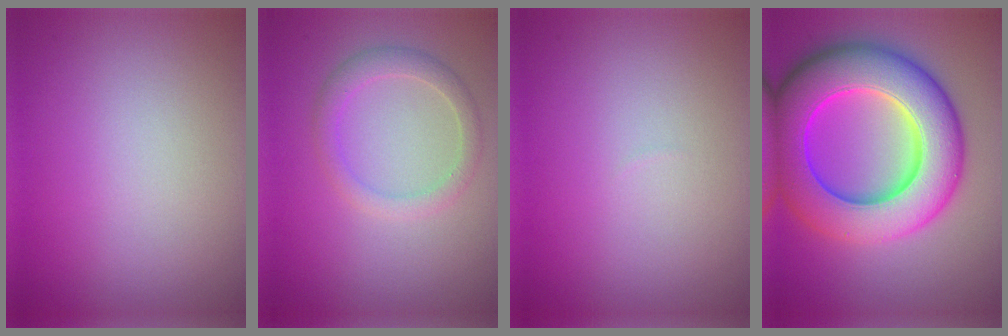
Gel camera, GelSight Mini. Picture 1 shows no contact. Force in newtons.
{"total": 2.3, "press": 2.3, "slide": 0.1}
{"total": 0.0}
{"total": 11.8, "press": 11.8, "slide": 0.2}